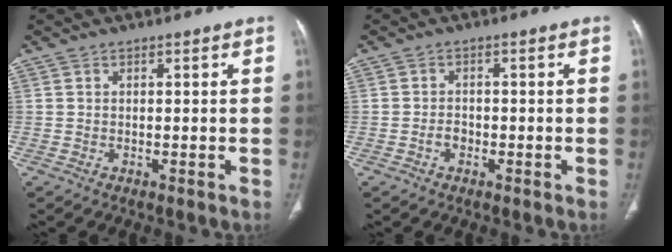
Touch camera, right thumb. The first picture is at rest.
{"total": 1.8, "force": [-0.8, 1.3, 0.9], "torque": [-0.012, 0.009, -0.016]}